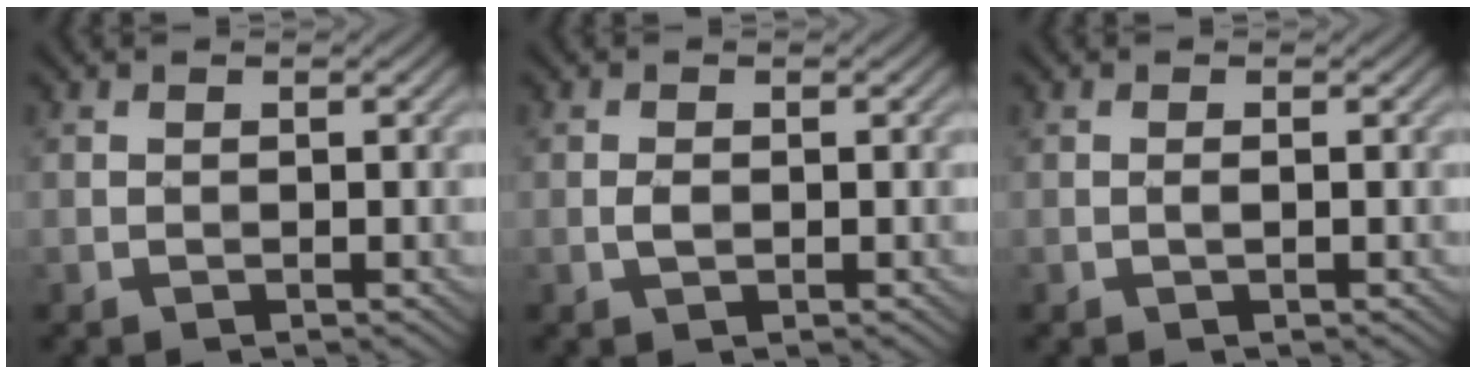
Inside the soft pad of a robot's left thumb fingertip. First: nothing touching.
{"total": 1.2, "force": [-0.2, 0.6, 1.0], "torque": [-0.021, 0.001, -0.005]}
{"total": 0.7, "force": [-0.1, 0.0, 0.6], "torque": [-0.012, 0.000, -0.003]}